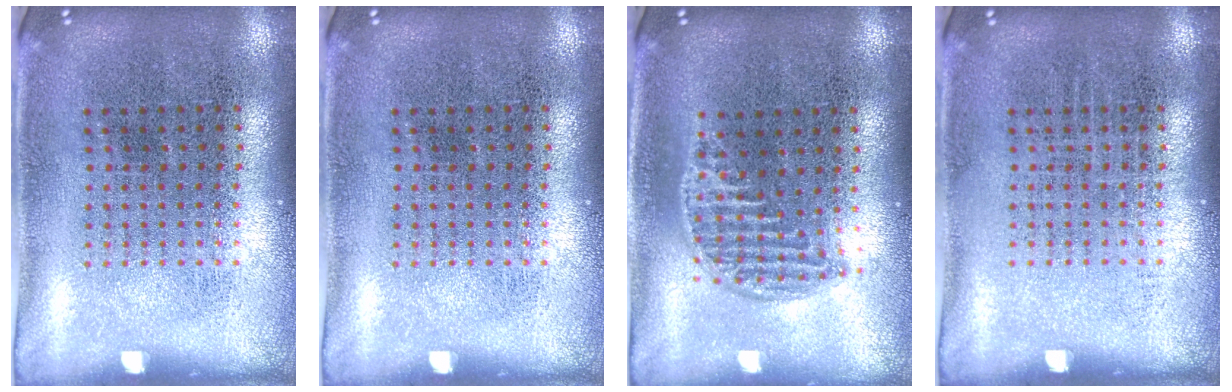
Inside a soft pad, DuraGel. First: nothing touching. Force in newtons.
{"total": 0.0}
{"total": 1.2, "press": 1.0, "slide": 0.6}
{"total": 0.0}